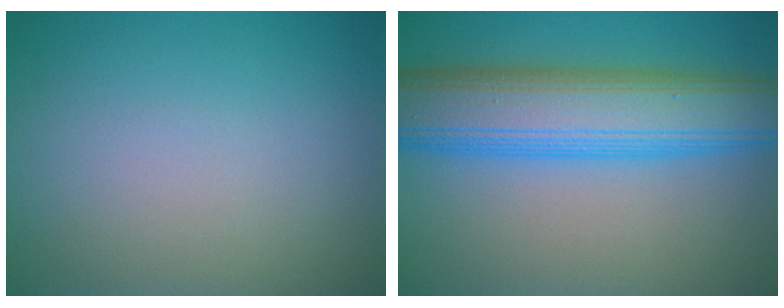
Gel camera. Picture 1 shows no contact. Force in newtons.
{"total": 10.0, "press": 10.0, "slide": 0.4}